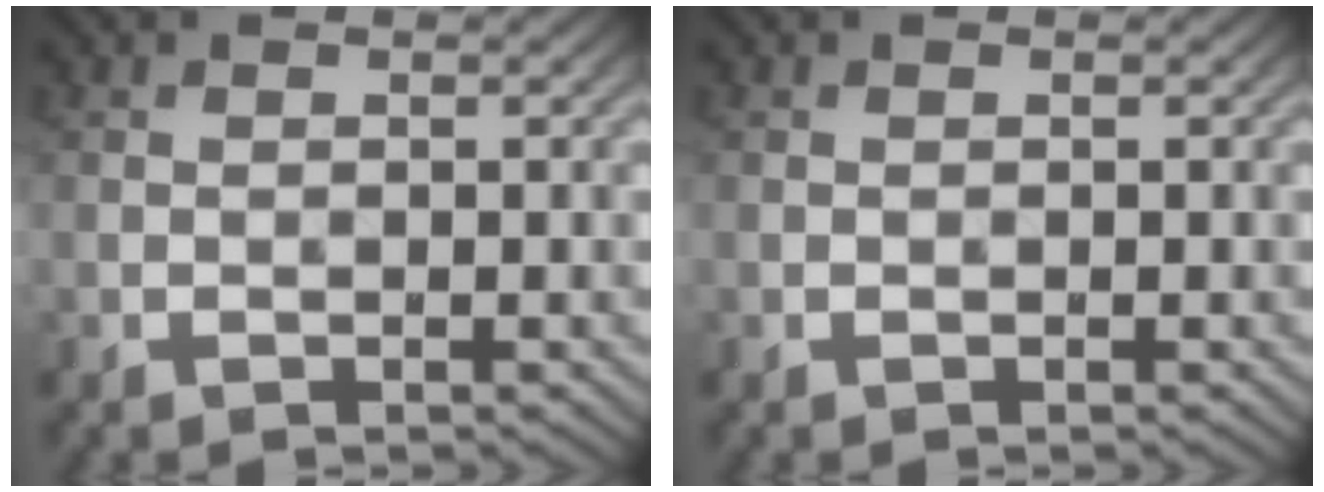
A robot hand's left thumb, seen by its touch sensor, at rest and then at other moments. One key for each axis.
{"total": 0.0}